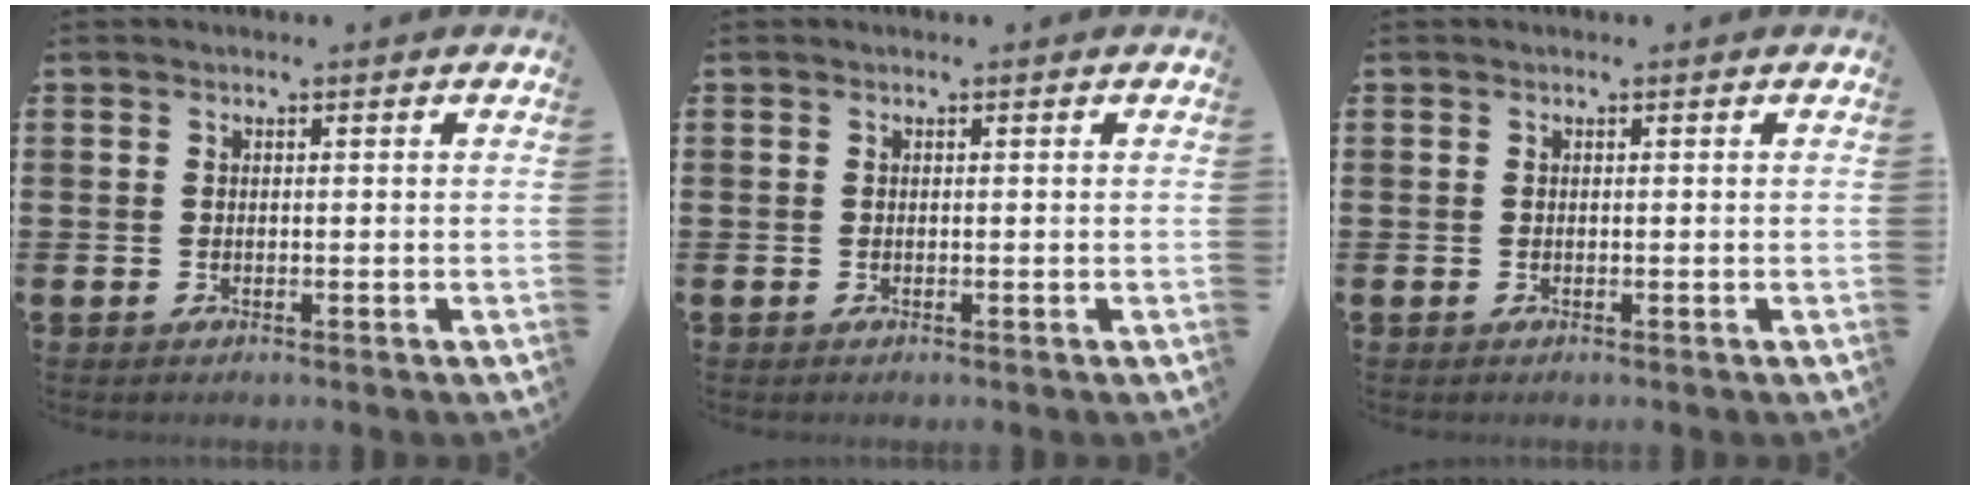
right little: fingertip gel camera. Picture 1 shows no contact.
{"total": 0.0}
{"total": 0.0}